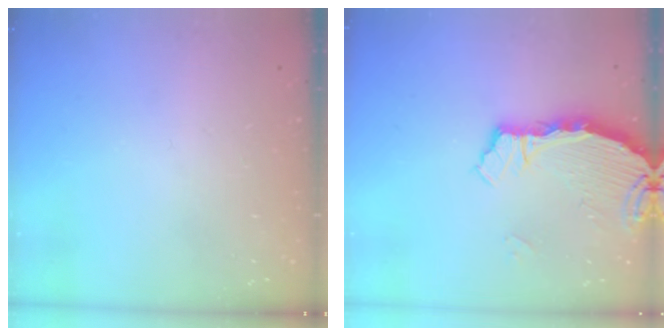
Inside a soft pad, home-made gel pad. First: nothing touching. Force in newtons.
{"total": 3.8, "press": 3.8, "slide": 0.4}